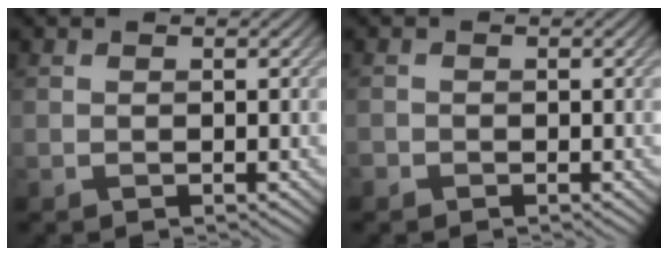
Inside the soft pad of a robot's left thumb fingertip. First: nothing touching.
{"total": 0.7, "force": [-0.6, 0.4, 0.1], "torque": [-0.002, -0.003, -0.012]}